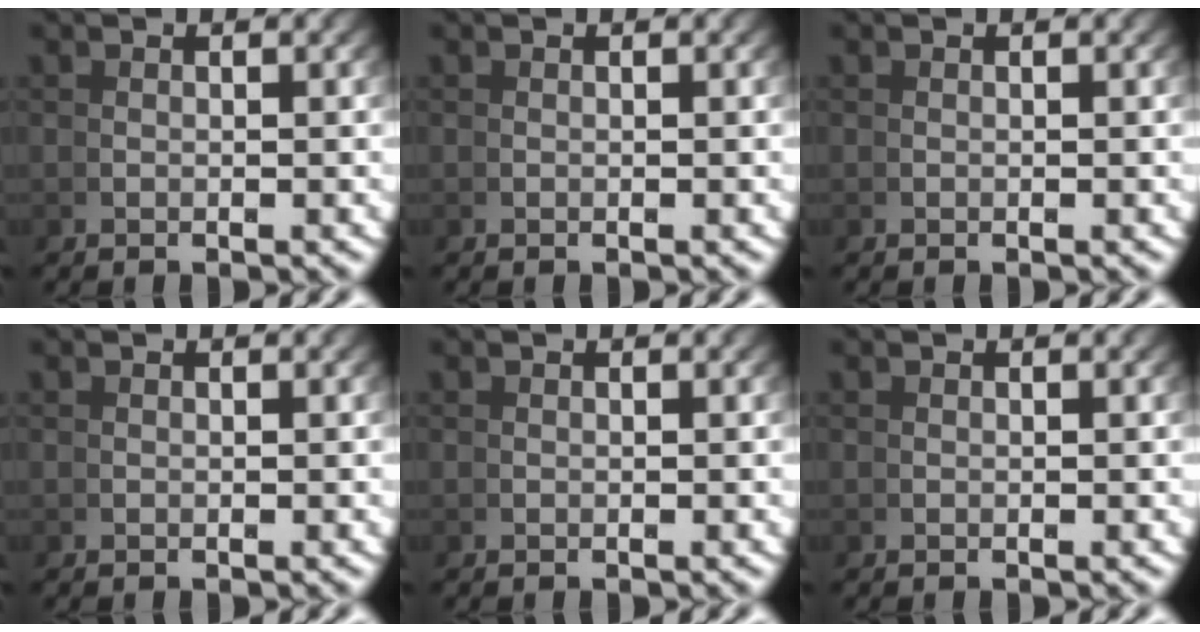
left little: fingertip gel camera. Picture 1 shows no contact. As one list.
[{"total": 0.0}, {"total": 0.0}, {"total": 0.0}, {"total": 0.0}, {"total": 0.0}]